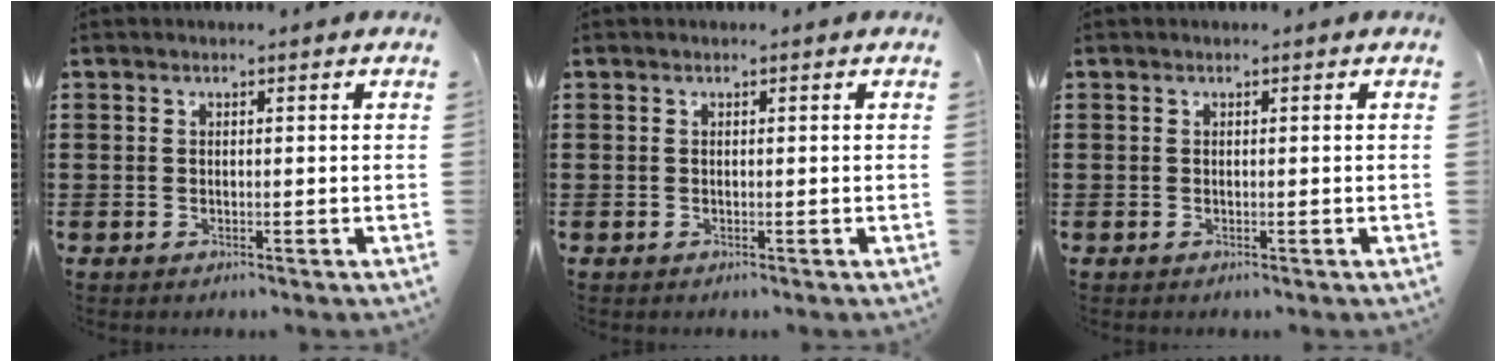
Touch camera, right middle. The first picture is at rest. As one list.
[{"total": 0.0}, {"total": 0.0}]